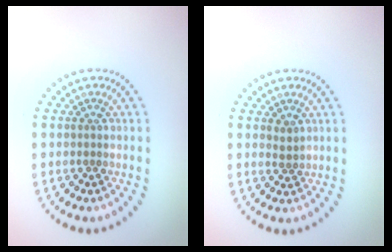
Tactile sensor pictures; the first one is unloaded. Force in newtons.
{"total": 0.7, "press": 0.4, "slide": 0.6}